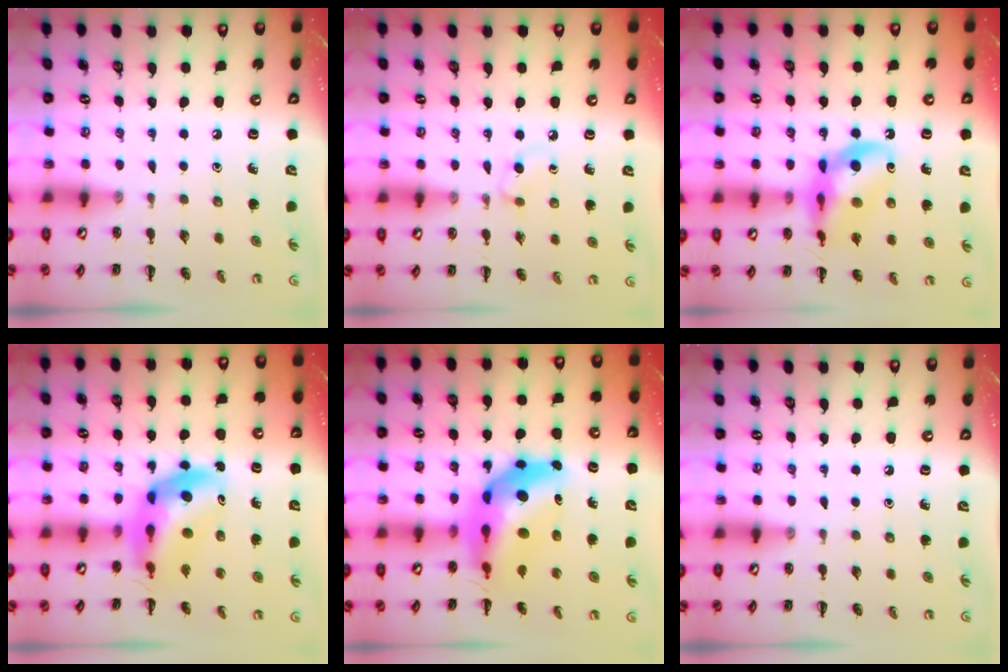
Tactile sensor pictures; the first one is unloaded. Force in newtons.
{"total": 2.4, "press": 2.1, "slide": 1.1}
{"total": 14.1, "press": 13.9, "slide": 2.7}
{"total": 10.7, "press": 10.1, "slide": 3.5}
{"total": 12.8, "press": 12.2, "slide": 3.8}
{"total": 0.0}